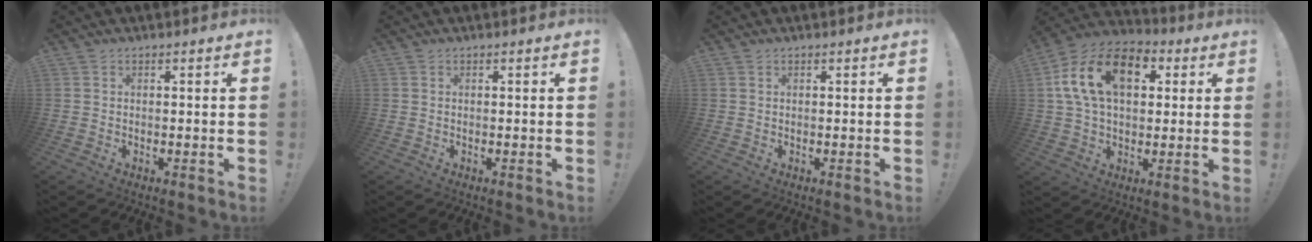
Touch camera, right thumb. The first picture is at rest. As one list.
[{"total": 0.0}, {"total": 0.0}, {"total": 18.5, "force": [5.6, 11.7, 13.2], "torque": [-0.242, -0.002, 0.097]}]